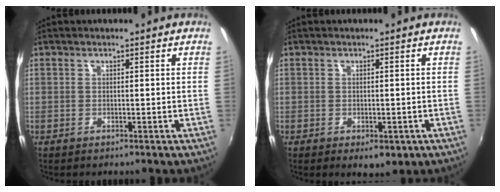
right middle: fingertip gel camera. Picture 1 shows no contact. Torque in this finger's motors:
{"motor_torque": [0.77, -1.18, -0.08, 0.00]}